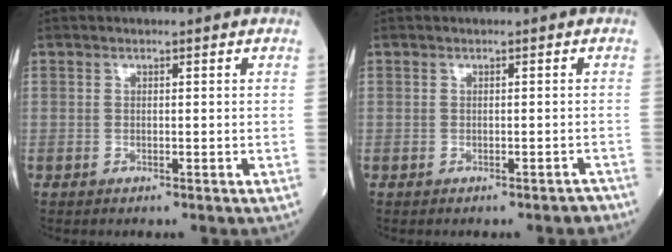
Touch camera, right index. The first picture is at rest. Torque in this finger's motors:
{"motor_torque": [0.00, 0.00, 0.00, 0.00]}